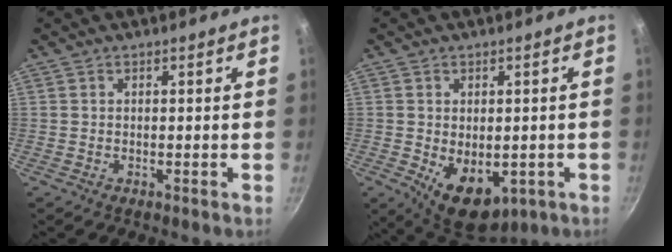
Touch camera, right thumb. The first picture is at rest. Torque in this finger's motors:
{"motor_torque": [0.08, 0.82, 0.15, 0.41, 0.28]}